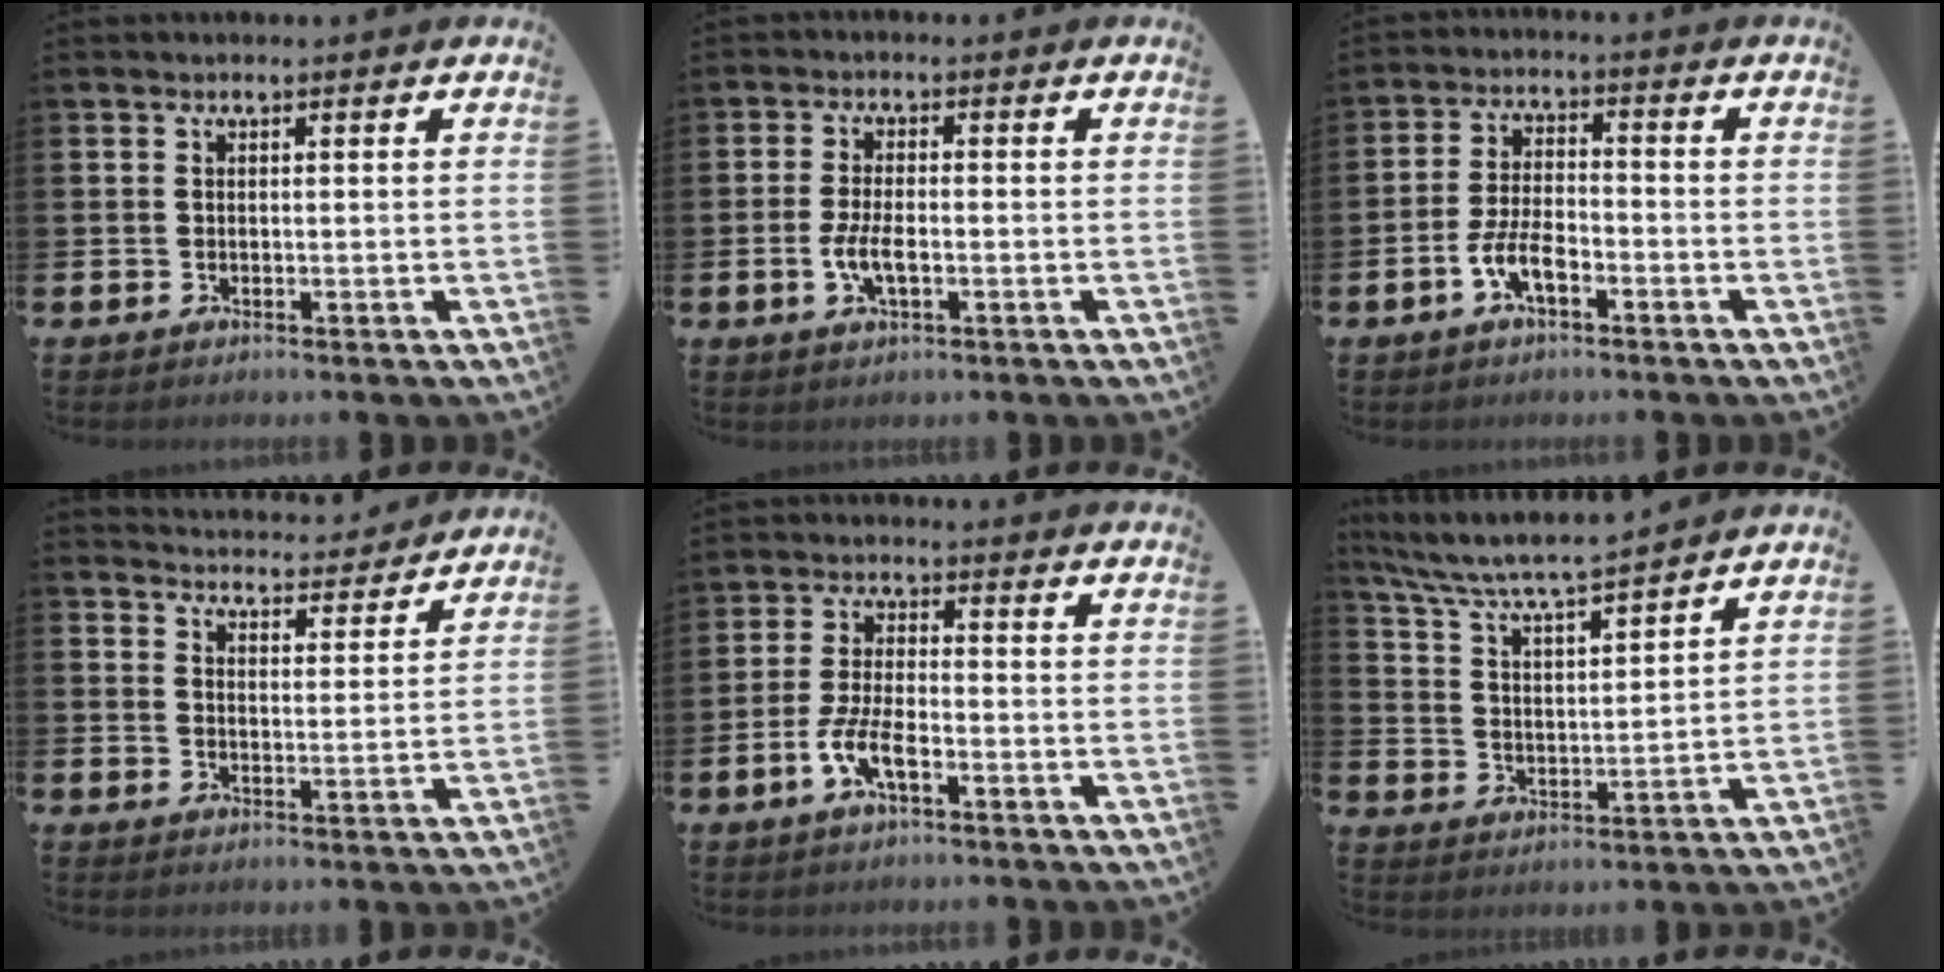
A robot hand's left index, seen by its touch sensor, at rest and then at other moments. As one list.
[{"total": 4.0, "force": [-0.9, 1.6, 3.6], "torque": [-0.059, -0.002, -0.019]}, {"total": 5.1, "force": [-2.4, 2.1, 3.9], "torque": [-0.085, 0.006, -0.051]}, {"total": 4.4, "force": [4.4, 0.5, -0.1], "torque": [-0.006, -0.040, 0.075]}, {"total": 5.2, "force": [-2.4, 1.7, 4.3], "torque": [-0.089, -0.001, -0.047]}, {"total": 6.3, "force": [6.0, 0.4, 1.9], "torque": [-0.061, -0.045, 0.100]}]